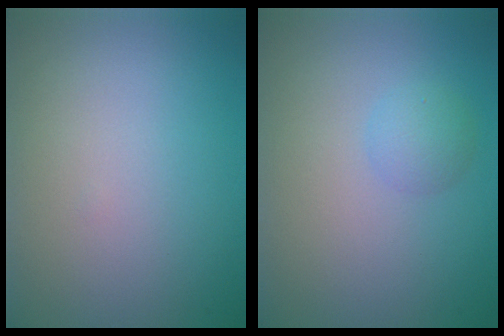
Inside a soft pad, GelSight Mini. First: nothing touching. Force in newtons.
{"total": 1.6, "press": 1.5, "slide": 0.1}